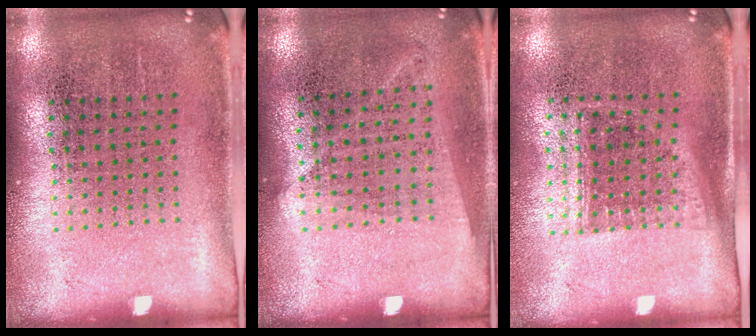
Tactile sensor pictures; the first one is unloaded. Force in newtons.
{"total": 1.1, "press": 1.0, "slide": 0.5}
{"total": 1.1, "press": 0.8, "slide": 0.8}